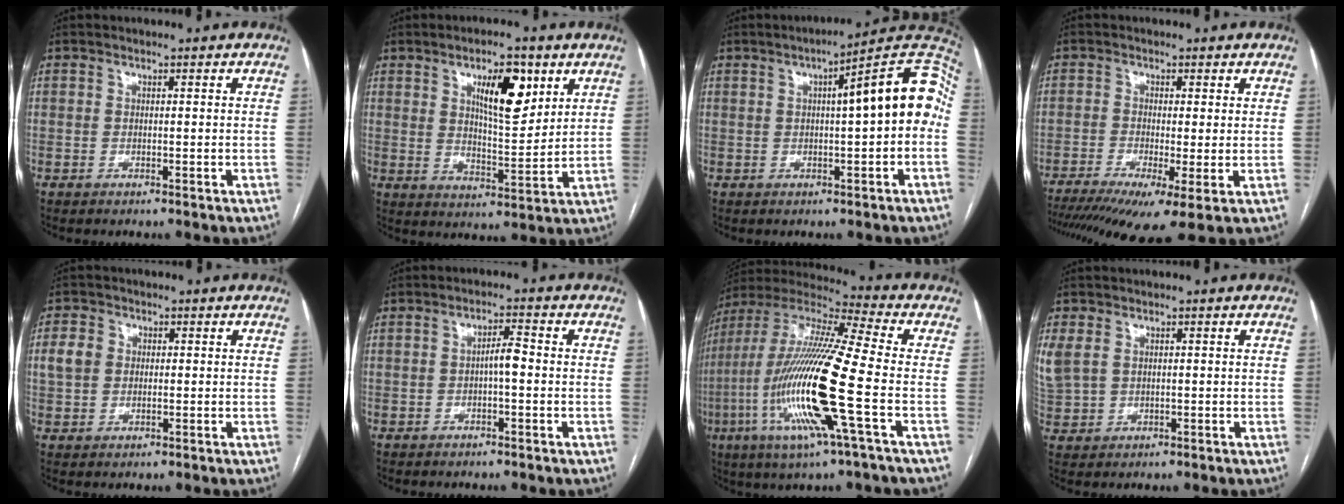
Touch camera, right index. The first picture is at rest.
{"total": 10.0, "force": [4.7, 3.1, 8.2], "torque": [-0.135, 0.002, 0.080]}
{"total": 12.6, "force": [1.2, 1.8, 12.4], "torque": [-0.162, 0.044, 0.009]}
{"total": 13.0, "force": [-7.6, 2.3, 10.3], "torque": [-0.175, -0.021, -0.119]}
{"total": 4.1, "force": [0.6, 3.5, 2.0], "torque": [-0.051, 0.016, 0.013]}
{"total": 2.8, "force": [-0.4, 0.6, 2.7], "torque": [-0.043, 0.005, -0.008]}
{"total": 21.1, "force": [-5.2, 0.9, 20.4], "torque": [-0.439, -0.022, -0.108]}
{"total": 6.3, "force": [1.8, 4.9, 3.4], "torque": [-0.109, 0.014, 0.050]}